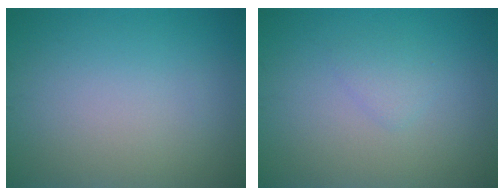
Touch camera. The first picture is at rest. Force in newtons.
{"total": 1.2, "press": 1.2, "slide": 0.1}